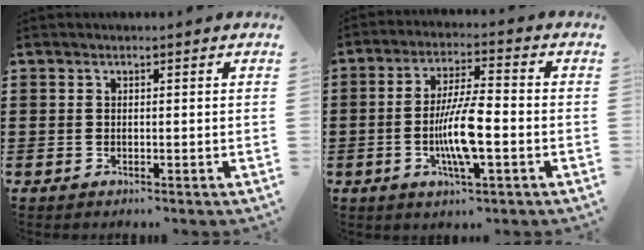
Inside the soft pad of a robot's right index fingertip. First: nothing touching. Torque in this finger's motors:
{"motor_torque": [0.47, 0.02, 0.70, 0.10]}